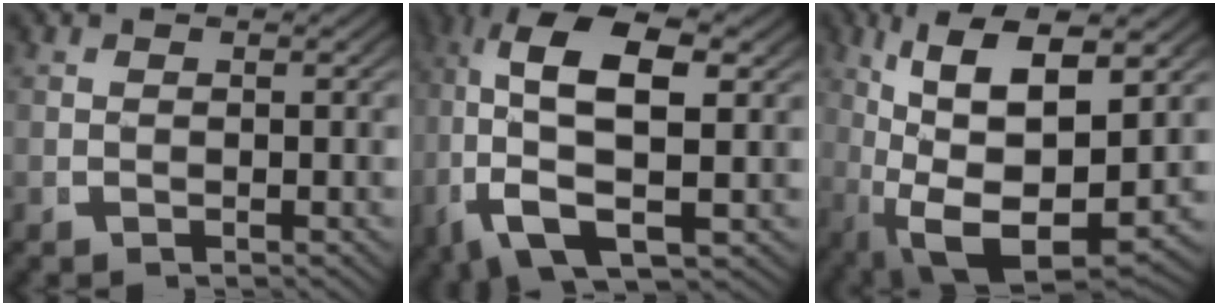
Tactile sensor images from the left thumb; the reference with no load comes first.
{"total": 12.4, "force": [0.1, 6.8, 10.3], "torque": [-0.245, -0.053, 0.028]}
{"total": 11.8, "force": [-0.6, 6.6, 9.8], "torque": [-0.208, -0.051, 0.022]}